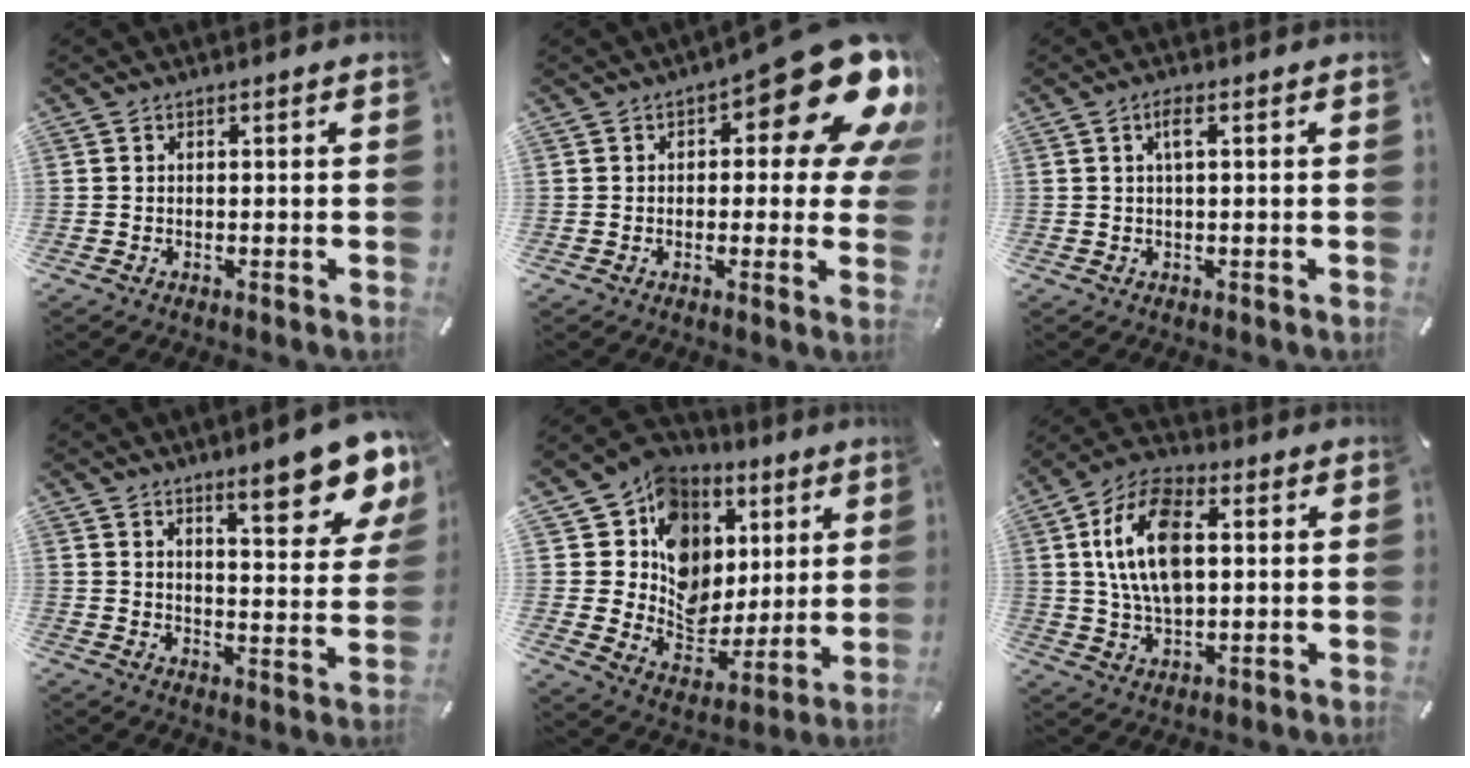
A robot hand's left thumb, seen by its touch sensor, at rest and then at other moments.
{"total": 19.1, "force": [8.8, 7.3, 15.3], "torque": [-0.193, -0.061, 0.145]}
{"total": 2.6, "force": [0.7, 0.5, 2.5], "torque": [-0.051, 0.005, 0.010]}
{"total": 13.6, "force": [9.5, 3.9, 8.8], "torque": [-0.113, -0.063, 0.156]}
{"total": 13.7, "force": [5.1, 12.2, 3.7], "torque": [-0.054, -0.057, 0.100]}
{"total": 14.4, "force": [2.7, 8.5, 11.3], "torque": [-0.234, 0.002, 0.044]}